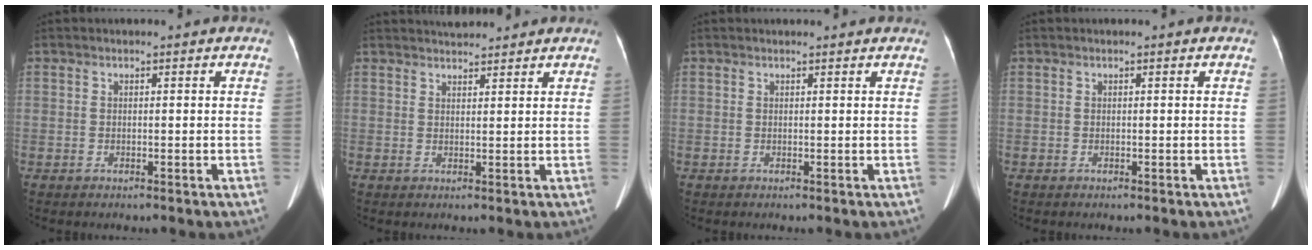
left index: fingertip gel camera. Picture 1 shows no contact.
{"total": 4.5, "force": [4.4, 0.7, 1.0], "torque": [-0.016, 0.028, 0.063]}
{"total": 2.7, "force": [2.6, 0.3, 0.7], "torque": [-0.012, 0.018, 0.027]}
{"total": 0.0}